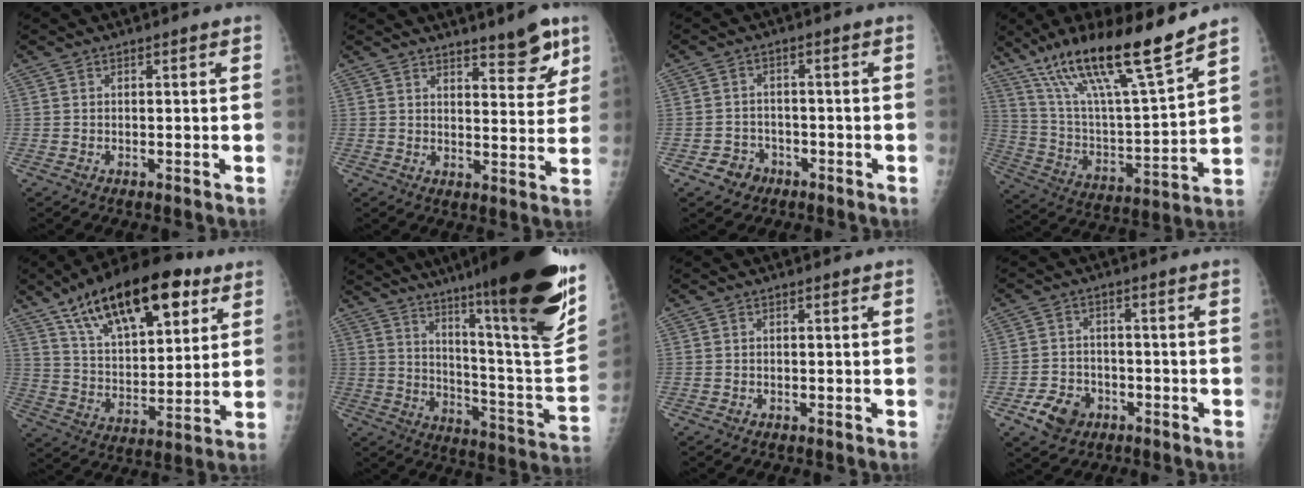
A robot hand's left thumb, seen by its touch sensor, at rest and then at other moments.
{"total": 7.6, "force": [5.4, 2.1, 4.9], "torque": [-0.043, -0.039, 0.076]}
{"total": 4.0, "force": [-2.2, 3.3, 0.5], "torque": [0.012, 0.018, -0.034]}
{"total": 20.8, "force": [15.0, 2.4, 14.3], "torque": [-0.234, -0.063, 0.273]}
{"total": 23.6, "force": [13.1, 10.5, 16.6], "torque": [-0.242, -0.031, 0.223]}
{"total": 30.9, "force": [19.7, 3.1, 23.6], "torque": [-0.299, -0.094, 0.294]}
{"total": 0.0}
{"total": 6.6, "force": [-3.3, 5.1, 2.6], "torque": [-0.034, 0.018, -0.053]}